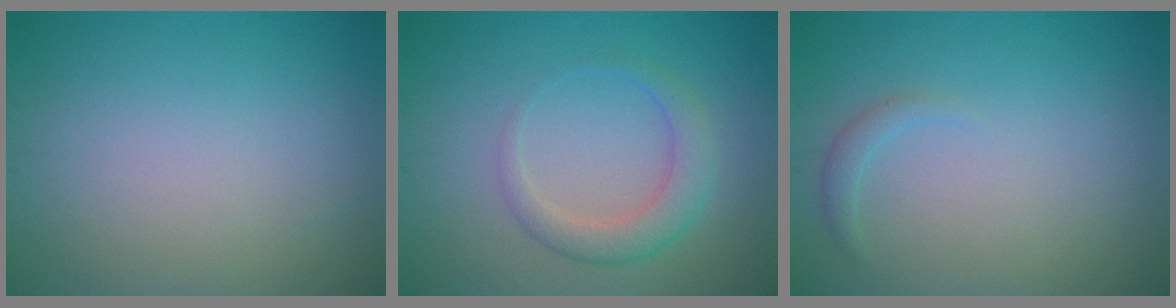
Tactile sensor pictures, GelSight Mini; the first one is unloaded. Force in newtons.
{"total": 3.0, "press": 3.0, "slide": 0.1}
{"total": 1.0, "press": 1.0, "slide": 0.1}